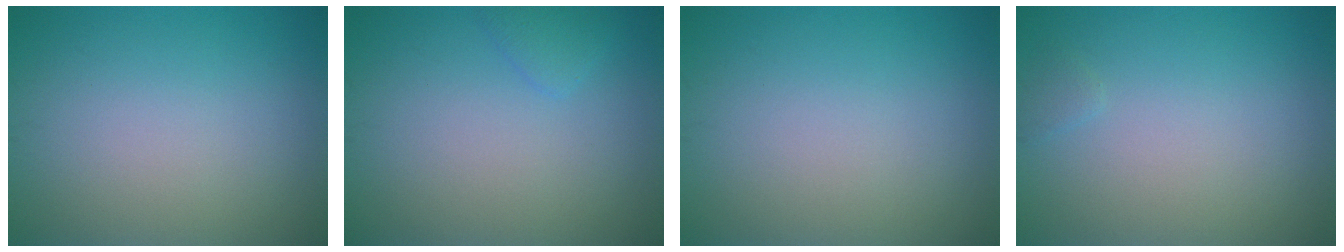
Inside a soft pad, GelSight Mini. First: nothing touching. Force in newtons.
{"total": 1.1, "press": 1.1, "slide": 0.0}
{"total": 0.0}
{"total": 0.6, "press": 0.6, "slide": 0.1}